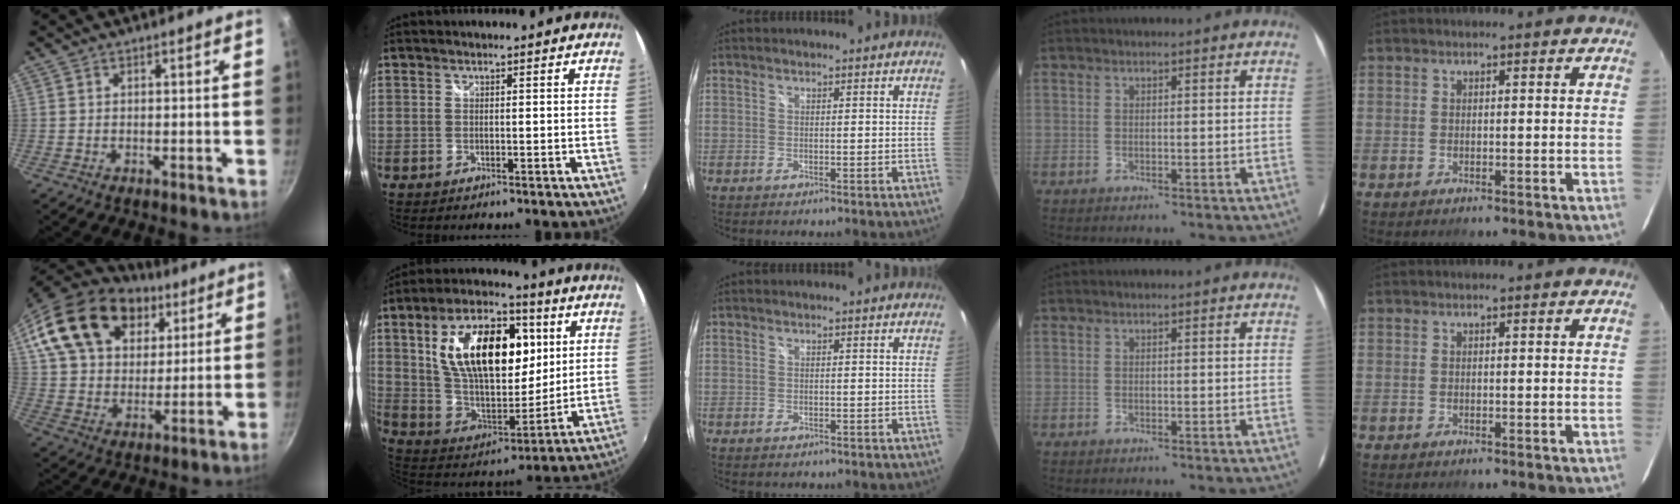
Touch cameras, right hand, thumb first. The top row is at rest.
{"thumb": {"total": 24.0, "force": [11.6, 16.2, 13.5], "torque": [-0.228, -0.011, 0.206]}, "index": {"total": 24.1, "force": [6.9, 13.0, 19.1], "torque": [-0.345, 0.010, 0.127]}, "middle": {"total": 1.6, "force": [-1.2, 0.8, 0.6], "torque": [-0.013, -0.007, -0.016]}}